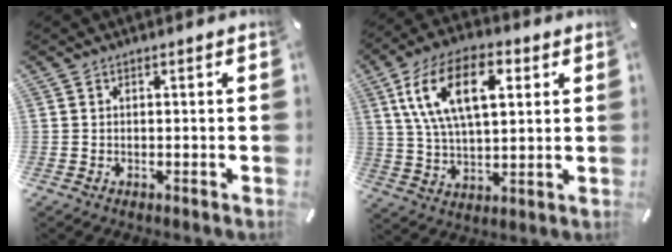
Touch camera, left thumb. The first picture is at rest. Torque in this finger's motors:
{"motor_torque": [1.06, 1.20, 1.50, -1.31, 0.31]}